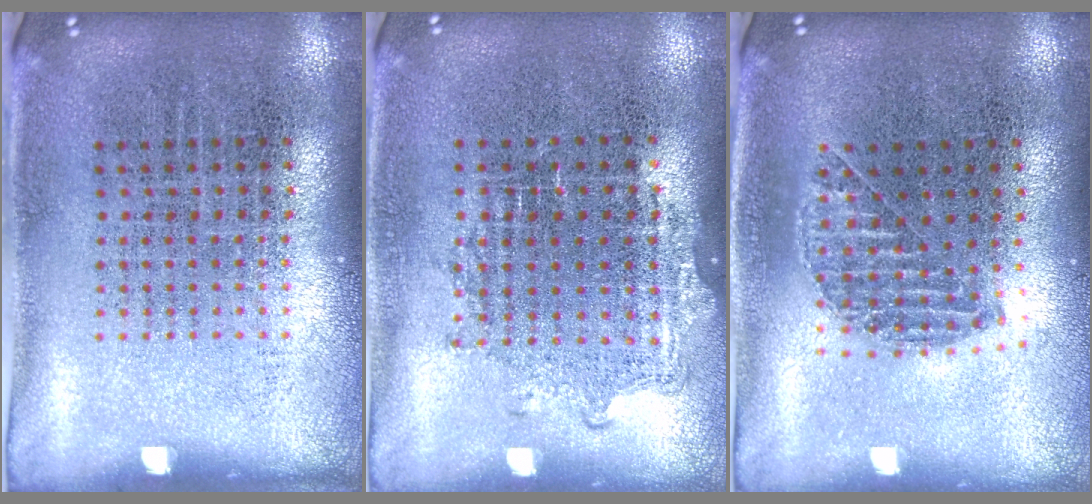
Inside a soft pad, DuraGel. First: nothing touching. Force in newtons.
{"total": 1.1, "press": 1.0, "slide": 0.4}
{"total": 1.1, "press": 1.0, "slide": 0.3}